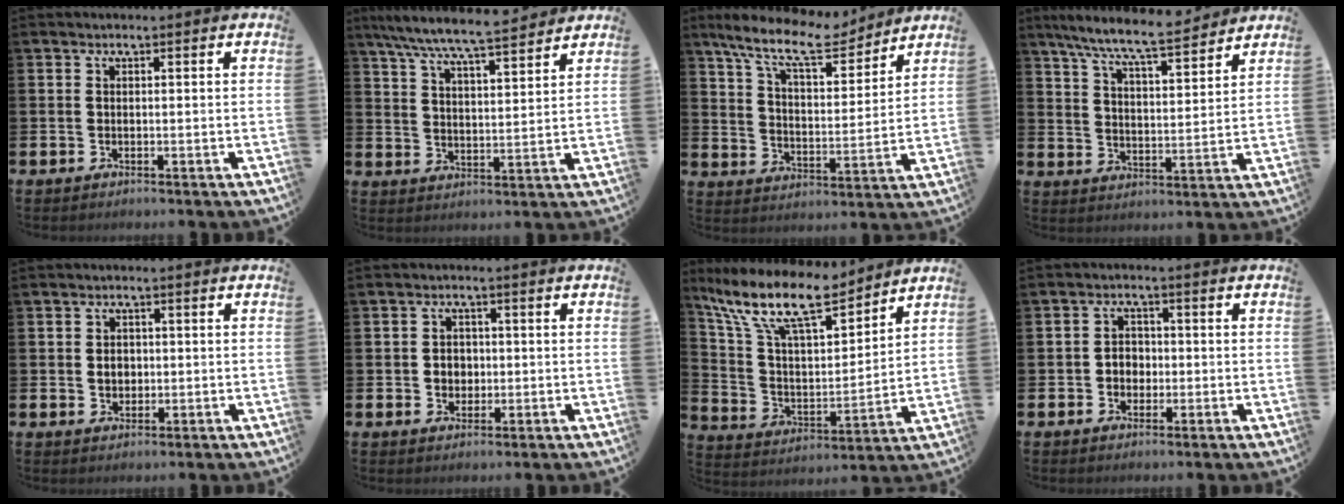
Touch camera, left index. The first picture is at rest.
{"total": 7.6, "force": [7.2, 0.3, 2.4], "torque": [-0.075, -0.045, 0.127]}
{"total": 11.3, "force": [9.8, 2.8, 4.7], "torque": [-0.116, -0.053, 0.172]}
{"total": 8.5, "force": [7.8, 0.6, 3.3], "torque": [-0.092, -0.044, 0.139]}
{"total": 2.1, "force": [0.1, 1.9, 1.0], "torque": [-0.001, 0.001, -0.006]}
{"total": 2.6, "force": [-0.1, 2.4, 0.9], "torque": [-0.013, 0.004, -0.009]}
{"total": 13.3, "force": [10.9, 3.6, 6.8], "torque": [-0.170, -0.062, 0.191]}
{"total": 2.6, "force": [-0.4, 2.3, 1.1], "torque": [-0.014, 0.004, -0.015]}